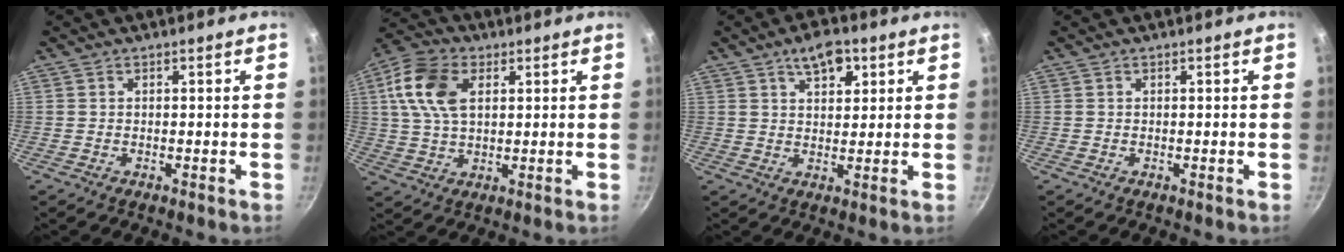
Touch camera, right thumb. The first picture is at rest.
{"total": 11.8, "force": [3.3, 7.4, 8.6], "torque": [-0.157, 0.008, 0.054]}
{"total": 6.6, "force": [3.3, 3.5, 4.5], "torque": [-0.049, -0.010, 0.049]}
{"total": 0.0}